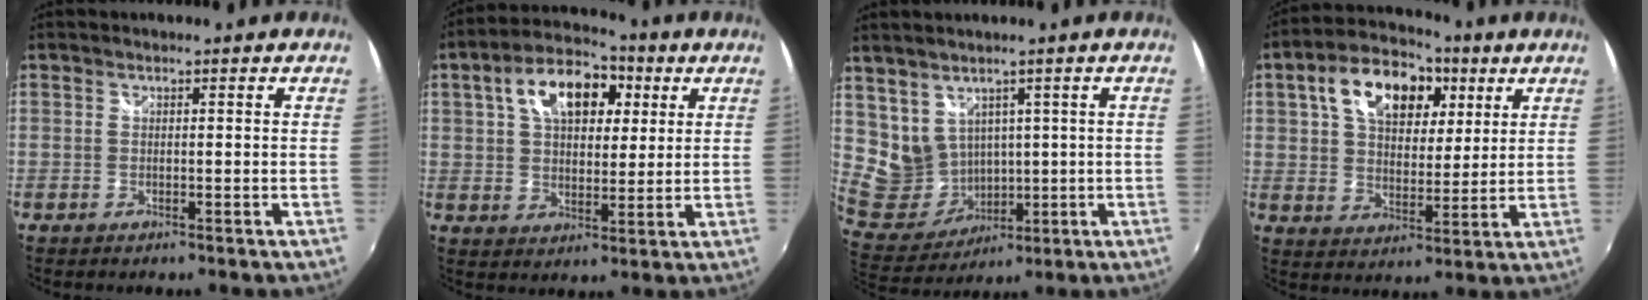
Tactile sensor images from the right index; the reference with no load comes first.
{"total": 14.0, "force": [5.1, 8.3, 10.1], "torque": [-0.180, 0.041, 0.080]}
{"total": 9.6, "force": [3.9, 8.2, 3.3], "torque": [-0.080, 0.001, 0.104]}
{"total": 16.7, "force": [6.9, 10.2, 11.2], "torque": [-0.214, 0.041, 0.111]}